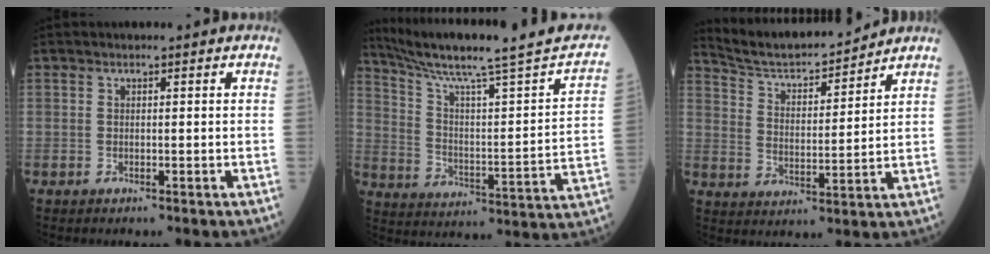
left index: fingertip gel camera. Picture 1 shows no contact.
{"total": 20.5, "force": [17.0, -0.5, 11.6], "torque": [-0.182, -0.038, 0.240]}
{"total": 12.2, "force": [11.7, 1.1, 3.3], "torque": [-0.064, 0.006, 0.202]}